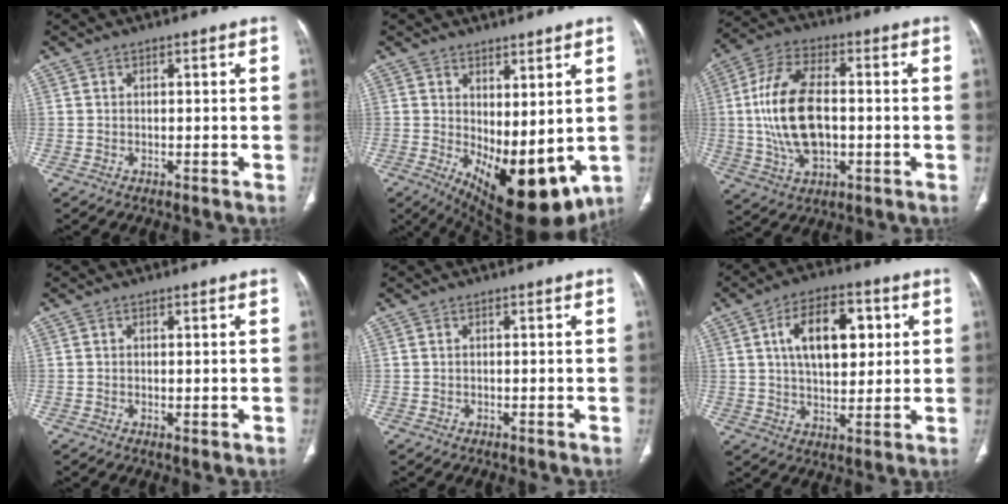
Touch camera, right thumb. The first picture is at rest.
{"total": 15.2, "force": [-0.9, 7.1, 13.4], "torque": [-0.191, -0.029, 0.014]}
{"total": 16.2, "force": [-0.2, 8.8, 13.6], "torque": [-0.268, 0.014, -0.002]}
{"total": 0.8, "force": [0.0, 0.3, 0.8], "torque": [-0.016, -0.005, 0.002]}
{"total": 0.0}
{"total": 14.1, "force": [3.9, 7.8, 11.1], "torque": [-0.150, -0.002, 0.065]}